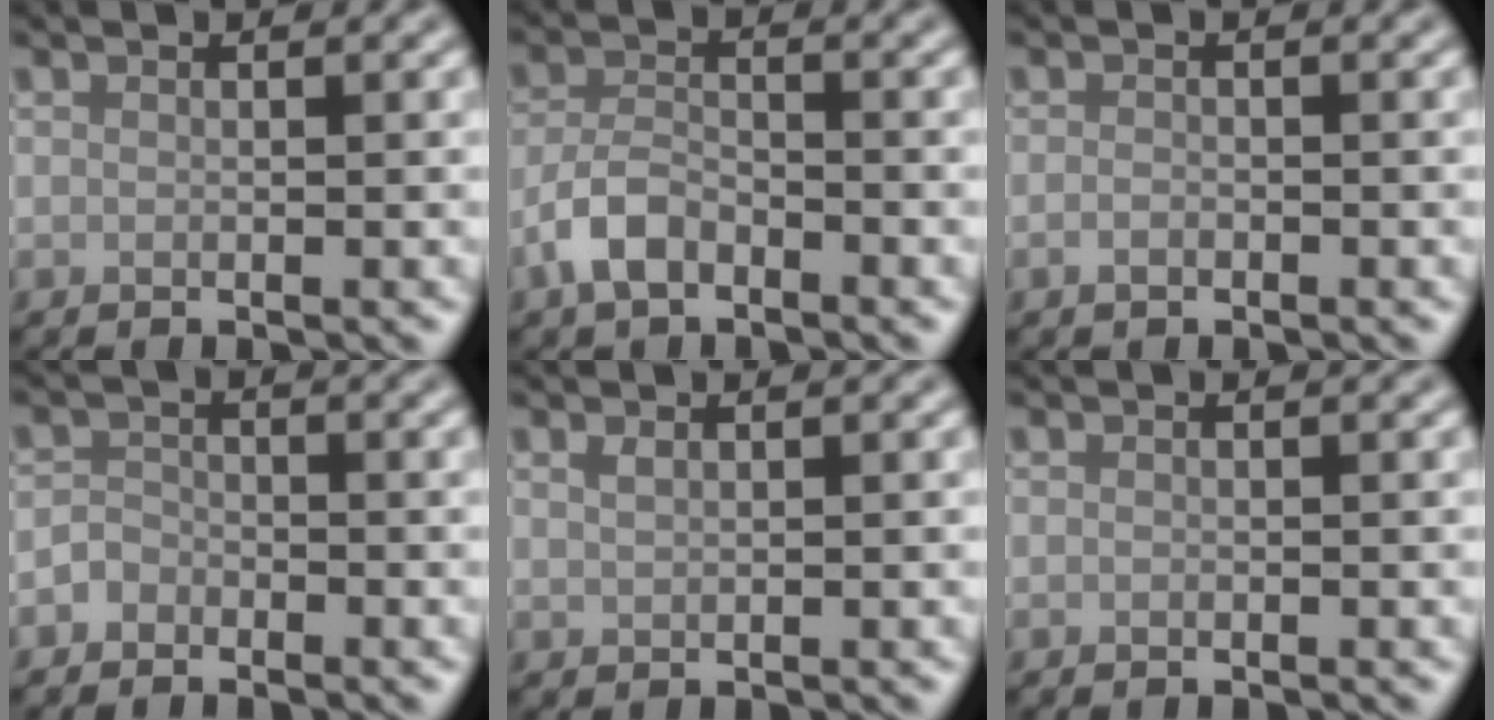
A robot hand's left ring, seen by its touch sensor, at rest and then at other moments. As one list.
[{"total": 3.3, "force": [-2.2, 1.6, 1.9], "torque": [-0.040, 0.004, -0.053]}, {"total": 0.8, "force": [-0.5, 0.4, 0.5], "torque": [-0.010, -0.002, -0.009]}, {"total": 1.3, "force": [-1.0, 0.9, 0.1], "torque": [0.000, 0.007, -0.022]}, {"total": 0.7, "force": [0.5, 0.3, 0.4], "torque": [-0.012, 0.000, 0.013]}, {"total": 0.0}]